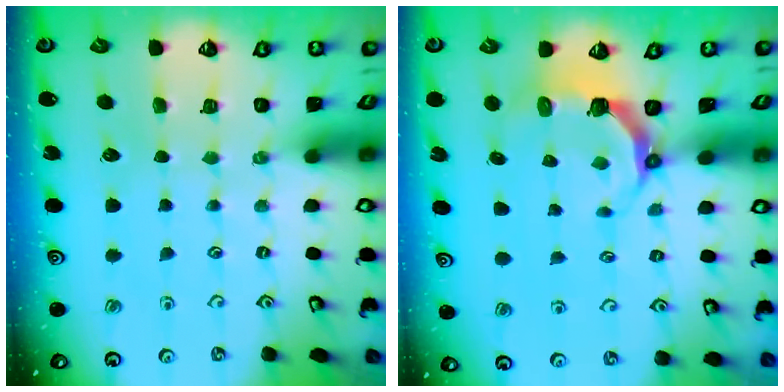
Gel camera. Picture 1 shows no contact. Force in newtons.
{"total": 5.9, "press": 4.4, "slide": 4.0}